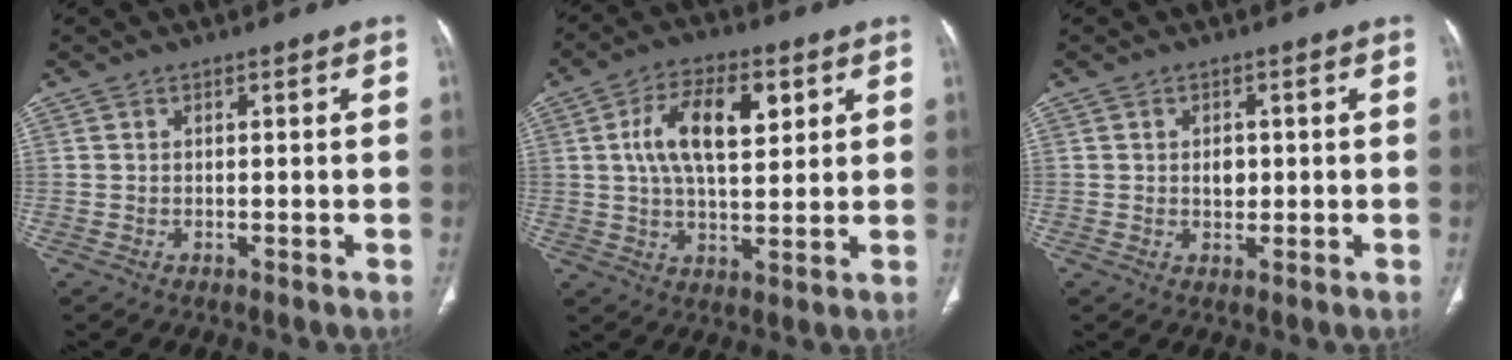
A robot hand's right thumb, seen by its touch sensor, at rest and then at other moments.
{"total": 13.0, "force": [3.8, 6.4, 10.6], "torque": [-0.172, -0.001, 0.066]}
{"total": 2.4, "force": [0.2, 1.8, 1.6], "torque": [-0.012, 0.001, 0.003]}